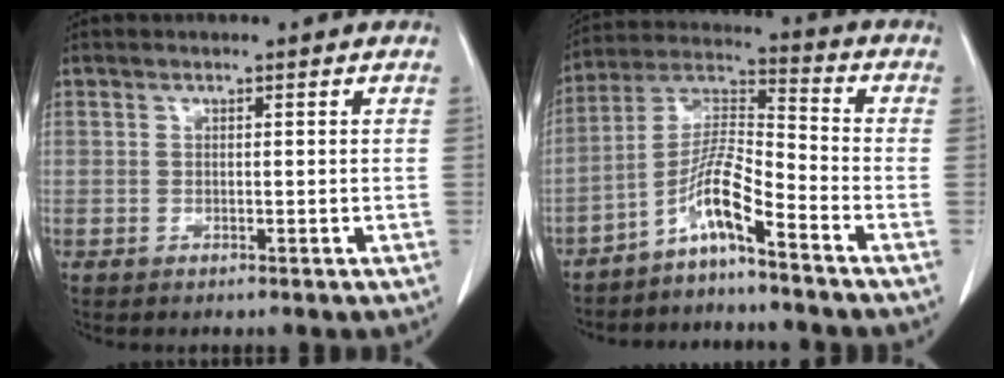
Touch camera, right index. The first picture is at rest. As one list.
[{"total": 8.2, "force": [-5.4, 0.2, 6.1], "torque": [-0.129, 0.012, -0.108]}]